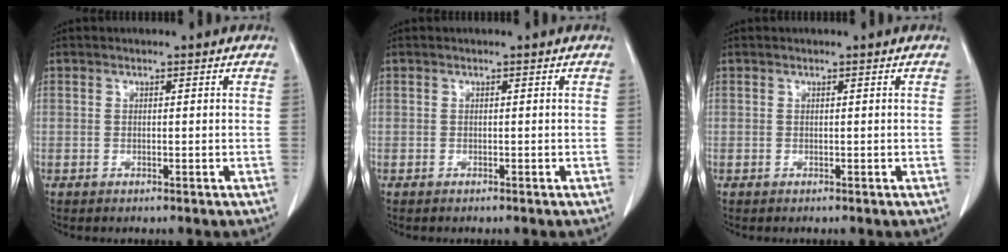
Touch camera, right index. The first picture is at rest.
{"total": 0.0}
{"total": 0.0}